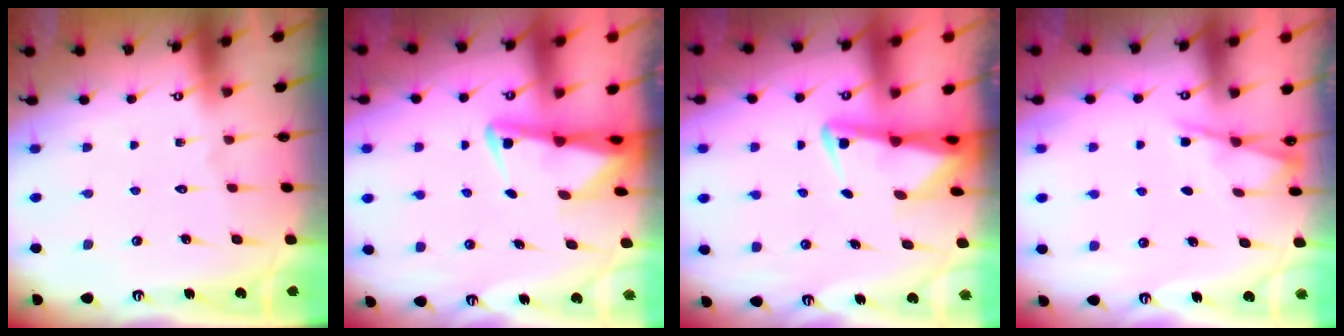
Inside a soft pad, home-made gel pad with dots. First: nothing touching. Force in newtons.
{"total": 2.8, "press": 2.7, "slide": 0.6}
{"total": 2.8, "press": 2.7, "slide": 0.6}
{"total": 3.9, "press": 3.8, "slide": 0.4}